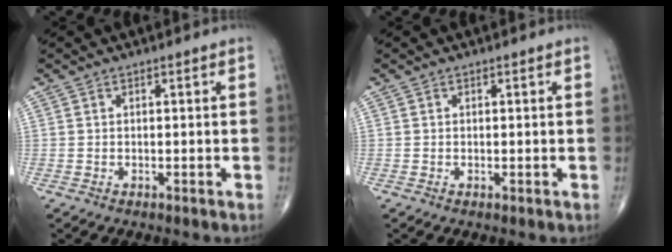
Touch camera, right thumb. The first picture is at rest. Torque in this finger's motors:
{"motor_torque": [0.01, 0.19, -0.08, -0.05, 0.03]}